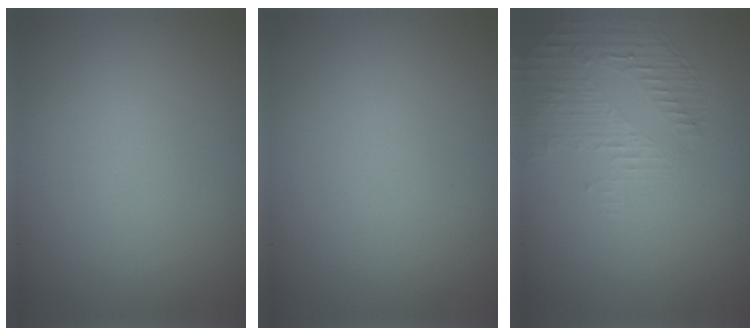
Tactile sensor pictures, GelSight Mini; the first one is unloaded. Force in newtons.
{"total": 0.0}
{"total": 1.7, "press": 0.8, "slide": 1.5}